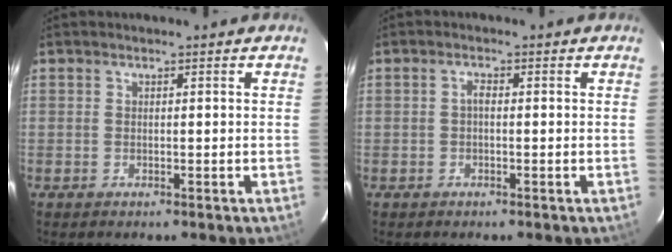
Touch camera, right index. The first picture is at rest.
{"total": 1.1, "force": [-0.2, 0.5, 1.0], "torque": [-0.018, 0.006, -0.006]}